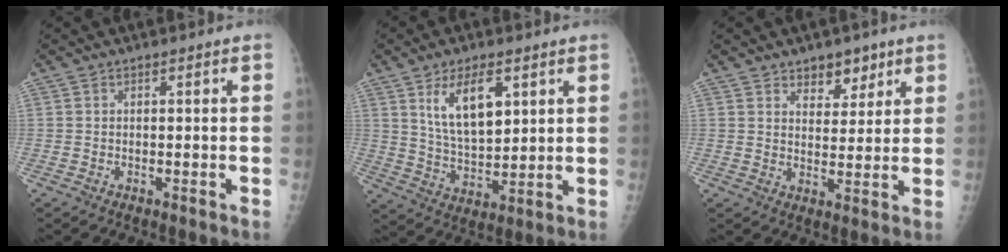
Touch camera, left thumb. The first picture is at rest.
{"total": 11.3, "force": [4.9, 5.3, 8.7], "torque": [-0.133, -0.026, 0.101]}
{"total": 5.9, "force": [3.9, 3.5, 2.6], "torque": [-0.006, -0.025, 0.060]}